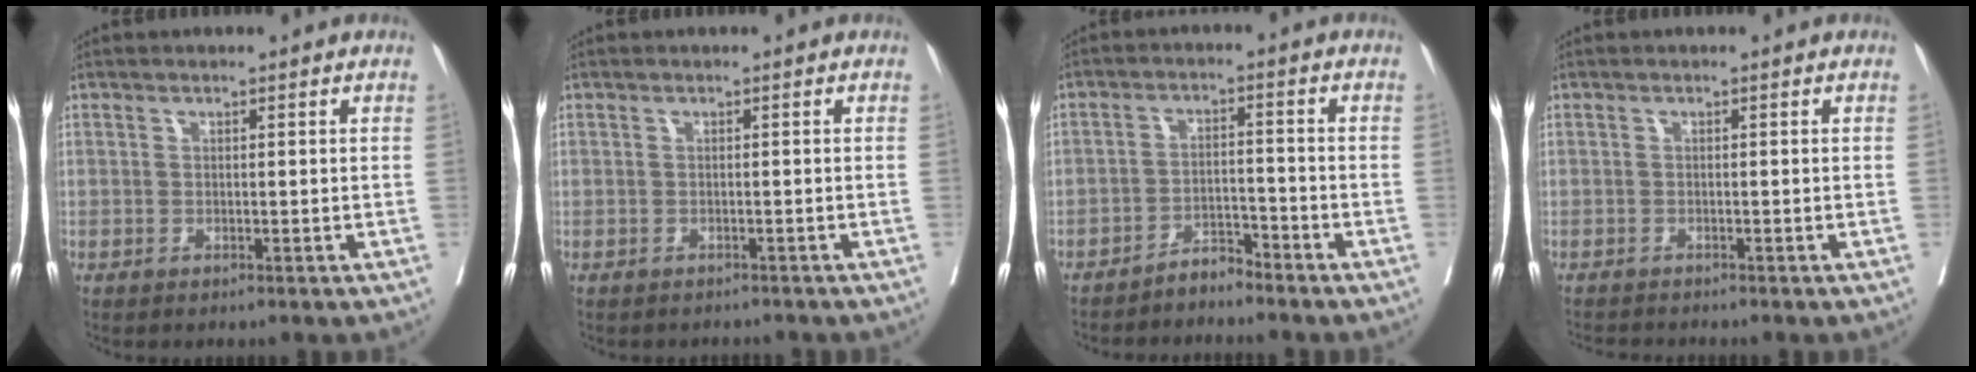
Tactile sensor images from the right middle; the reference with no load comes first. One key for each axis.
{"total": 2.9, "fx": -2.6, "fy": 1.3, "fz": 0.0, "tx": -0.001, "ty": 0.000, "tz": -0.038}
{"total": 3.2, "fx": -3.2, "fy": 0.5, "fz": 0.6, "tx": -0.006, "ty": -0.006, "tz": -0.057}
{"total": 2.6, "fx": -2.6, "fy": -0.3, "fz": 0.2, "tx": -0.001, "ty": -0.011, "tz": -0.043}